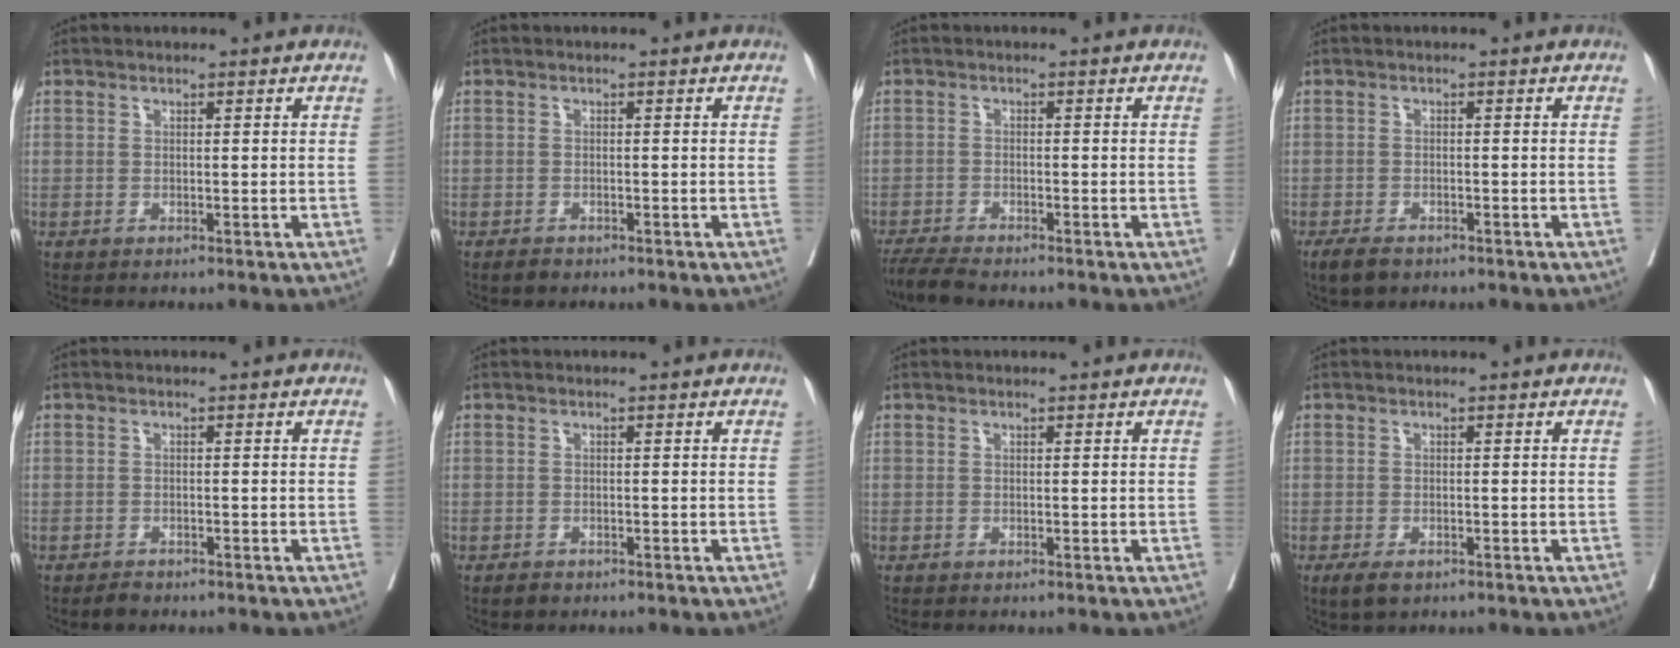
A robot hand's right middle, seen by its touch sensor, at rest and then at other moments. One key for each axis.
{"total": 1.4, "fx": -1.1, "fy": 0.7, "fz": 0.5, "tx": -0.011, "ty": 0.000, "tz": -0.015}
{"total": 4.1, "fx": -3.7, "fy": 0.1, "fz": 1.7, "tx": -0.030, "ty": -0.015, "tz": -0.067}
{"total": 3.4, "fx": -2.5, "fy": 1.6, "fz": 1.7, "tx": -0.031, "ty": -0.004, "tz": -0.038}
{"total": 1.5, "fx": -1.3, "fy": 0.6, "fz": 0.5, "tx": -0.012, "ty": -0.001, "tz": -0.018}
{"total": 1.1, "fx": -0.9, "fy": 0.6, "fz": 0.4, "tx": -0.009, "ty": 0.000, "tz": -0.013}
{"total": 0.0}
{"total": 2.8, "fx": -1.7, "fy": 1.3, "fz": 1.9, "tx": -0.037, "ty": -0.006, "tz": -0.024}